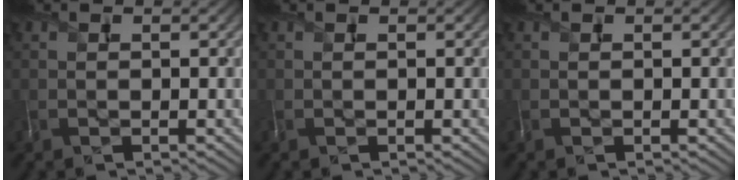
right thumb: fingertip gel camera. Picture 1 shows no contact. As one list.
[{"total": 0.0}, {"total": 0.0}]